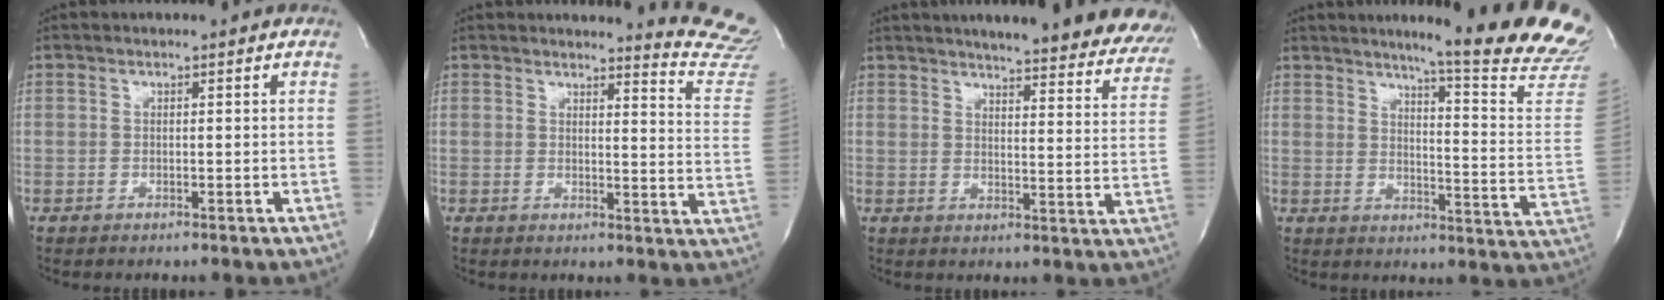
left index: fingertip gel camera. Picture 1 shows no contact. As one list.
[{"total": 11.1, "force": [11.0, -0.7, 0.7], "torque": [0.006, -0.132, 0.090]}, {"total": 27.2, "force": [24.3, 4.3, 11.3], "torque": [-0.155, -0.065, 0.275]}, {"total": 20.6, "force": [17.5, -0.4, 10.9], "torque": [-0.136, -0.103, 0.202]}]